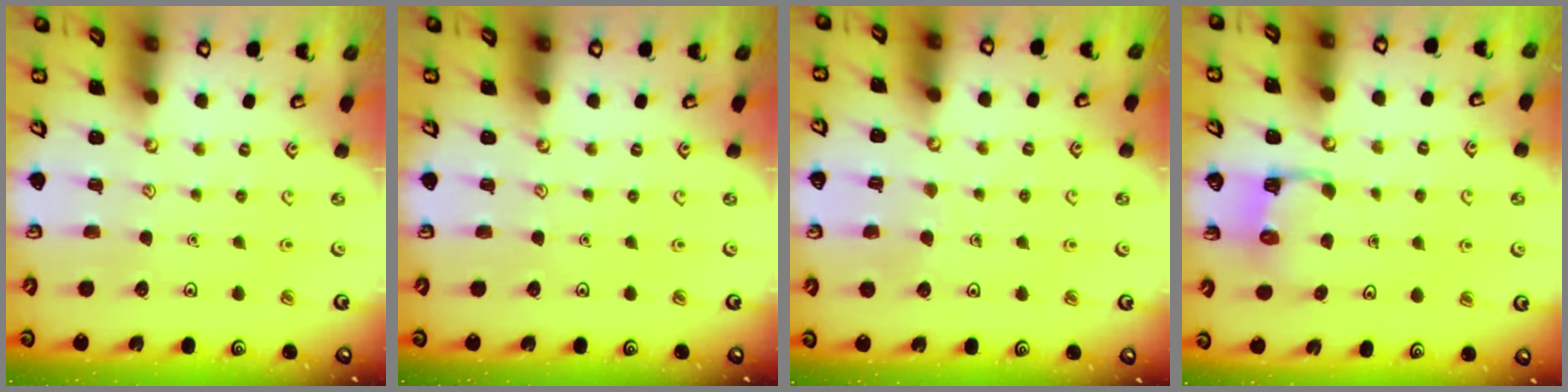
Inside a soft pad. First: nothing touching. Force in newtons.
{"total": 0.0}
{"total": 2.9, "press": 2.9, "slide": 0.2}
{"total": 3.5, "press": 3.5, "slide": 0.2}